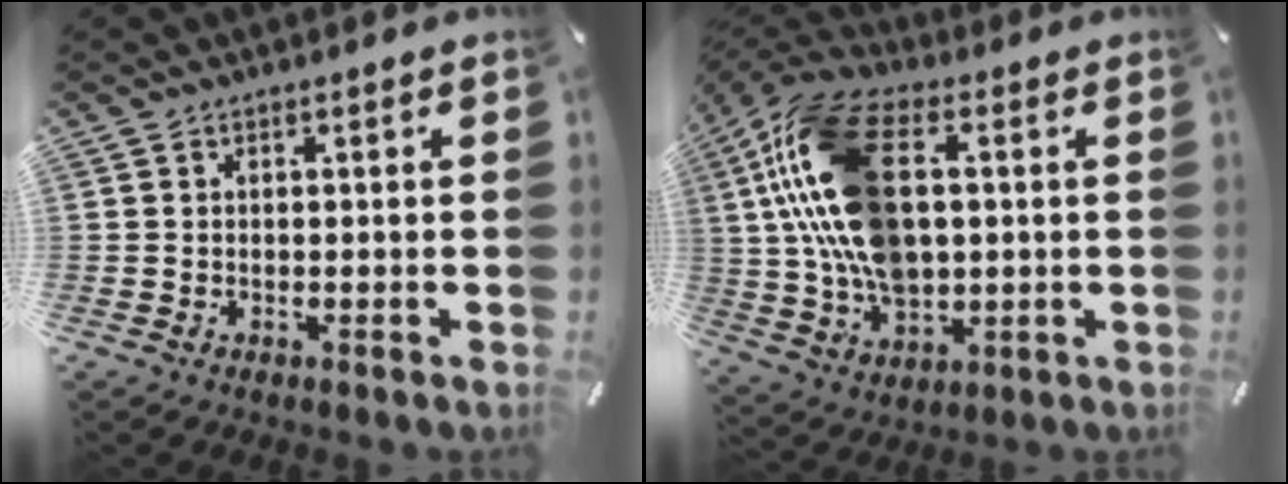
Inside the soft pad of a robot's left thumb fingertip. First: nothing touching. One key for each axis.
{"total": 19.5, "fx": 2.7, "fy": 12.4, "fz": 14.8, "tx": -0.331, "ty": 0.006, "tz": 0.047}